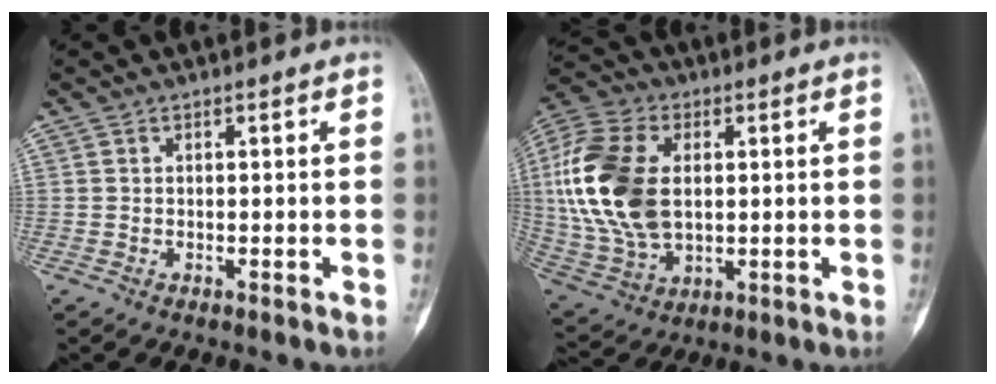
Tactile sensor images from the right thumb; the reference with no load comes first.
{"total": 19.7, "force": [2.4, 12.7, 14.8], "torque": [-0.319, -0.002, 0.049]}